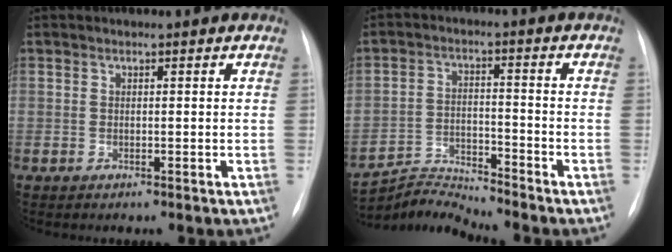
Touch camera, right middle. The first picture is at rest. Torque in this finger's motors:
{"motor_torque": [-0.16, -0.16, -0.18, -0.04]}